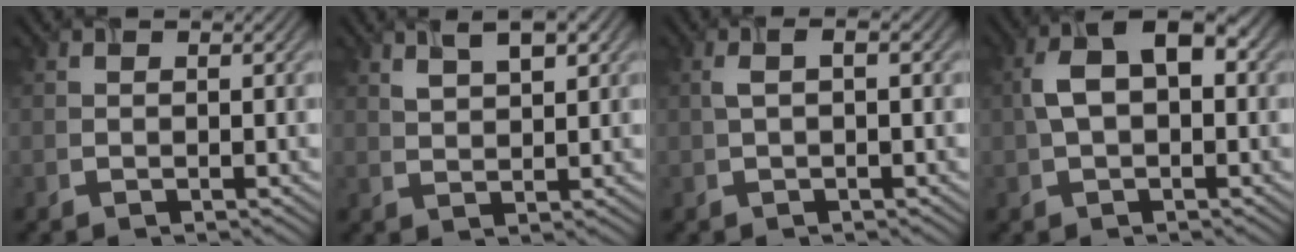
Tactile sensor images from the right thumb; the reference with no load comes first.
{"total": 4.2, "force": [2.2, 1.6, 3.2], "torque": [-0.059, 0.006, 0.048]}
{"total": 1.6, "force": [-0.3, 0.2, 1.6], "torque": [-0.030, 0.008, -0.003]}
{"total": 7.6, "force": [0.8, 4.3, 6.2], "torque": [-0.109, 0.015, 0.008]}